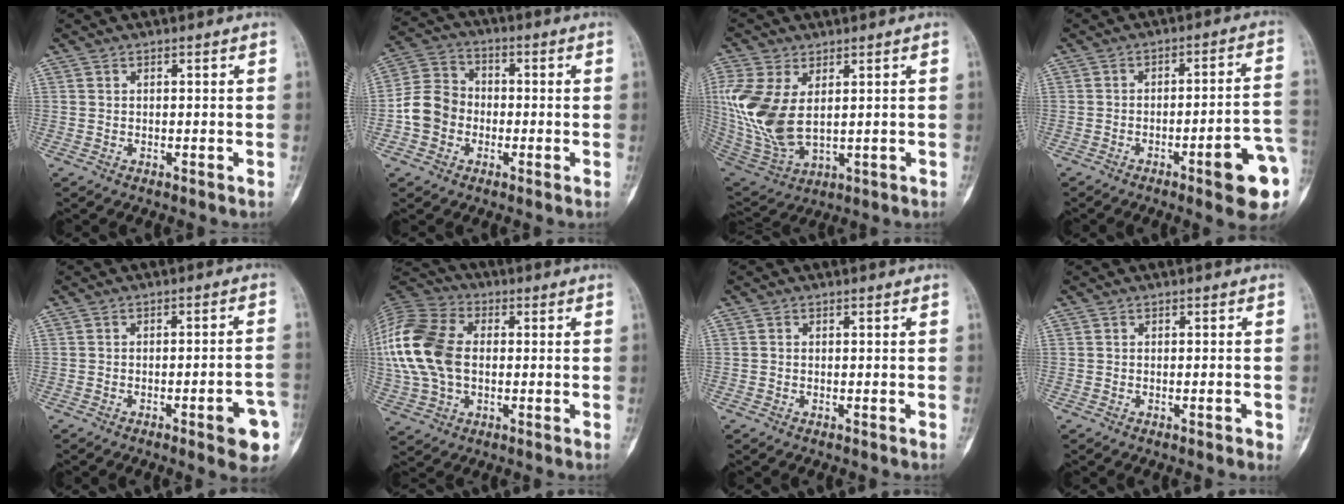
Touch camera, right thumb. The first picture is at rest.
{"total": 8.6, "force": [-2.0, 7.5, 3.8], "torque": [-0.056, 0.031, -0.047]}
{"total": 14.8, "force": [2.3, 8.4, 12.0], "torque": [-0.273, -0.013, 0.063]}
{"total": 12.9, "force": [-4.8, 2.1, 11.8], "torque": [-0.126, 0.029, -0.059]}
{"total": 8.5, "force": [-3.7, 1.7, 7.4], "torque": [-0.079, 0.023, -0.041]}
{"total": 19.4, "force": [0.6, 13.0, 14.5], "torque": [-0.325, 0.014, 0.008]}
{"total": 0.0}
{"total": 1.6, "force": [-0.6, 0.3, 1.4], "torque": [-0.018, -0.001, -0.006]}